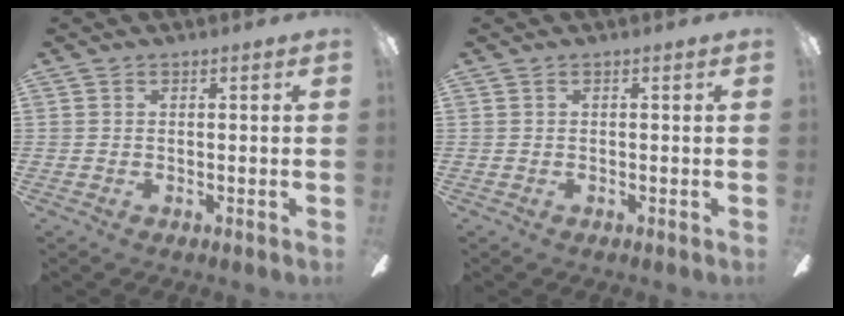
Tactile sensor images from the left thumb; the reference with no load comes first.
{"total": 0.0}